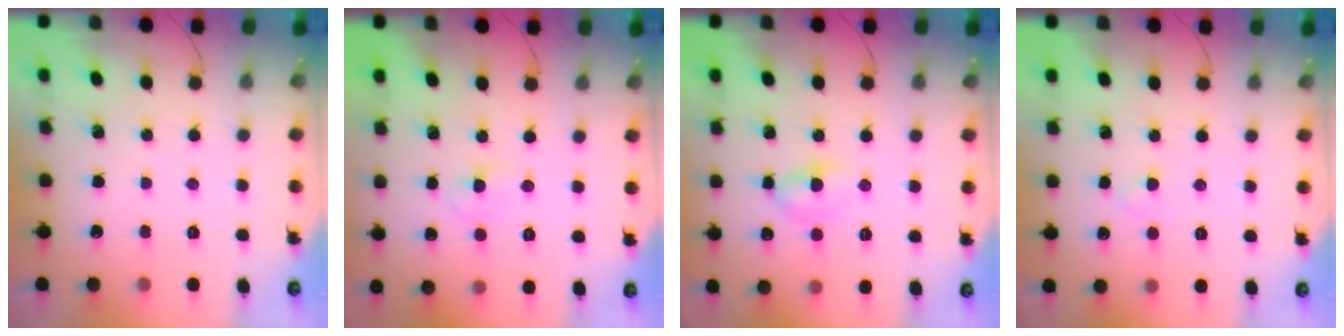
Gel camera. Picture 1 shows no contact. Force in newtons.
{"total": 2.3, "press": 2.1, "slide": 1.0}
{"total": 5.9, "press": 5.8, "slide": 1.3}
{"total": 1.6, "press": 1.4, "slide": 0.9}